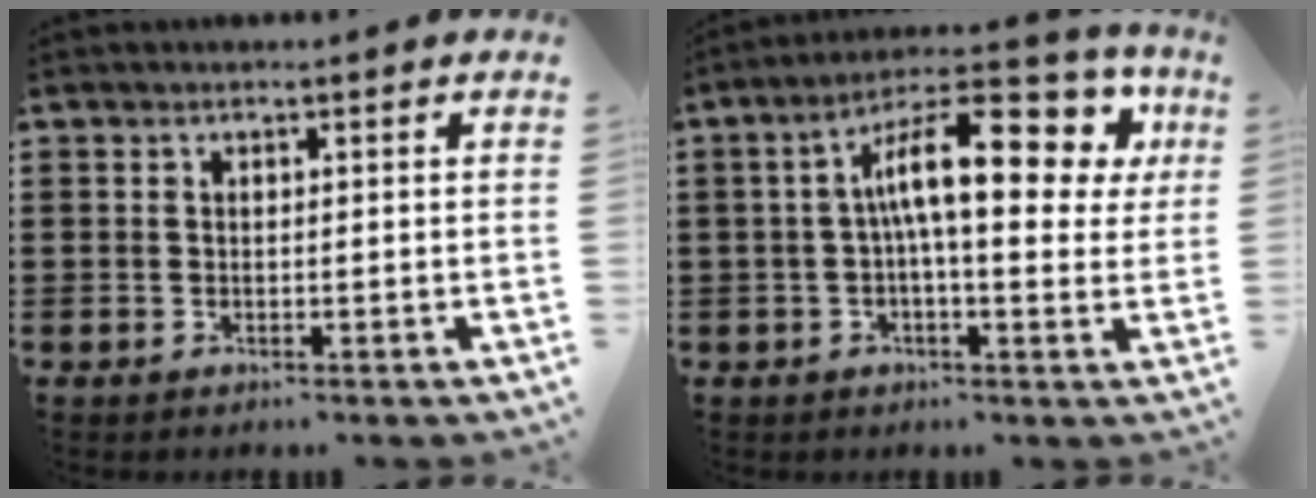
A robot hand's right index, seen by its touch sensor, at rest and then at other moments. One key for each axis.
{"total": 15.3, "fx": 4.3, "fy": 5.1, "fz": 13.7, "tx": -0.223, "ty": 0.002, "tz": 0.068}